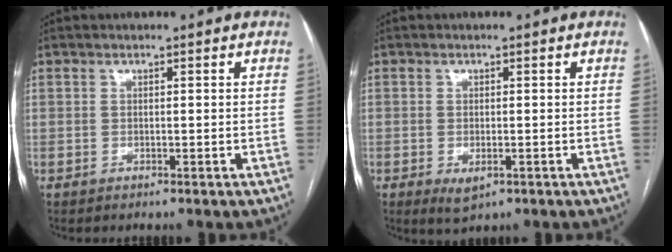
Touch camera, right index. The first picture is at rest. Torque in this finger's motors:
{"motor_torque": [0.55, -0.31, 0.12, 0.00]}